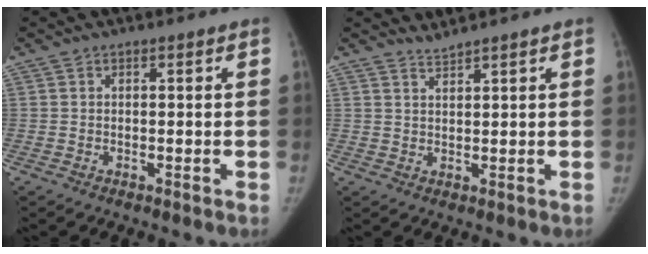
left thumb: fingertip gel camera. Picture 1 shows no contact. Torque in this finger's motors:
{"motor_torque": [-0.41, -0.13, -0.10, 0.44, -0.03]}